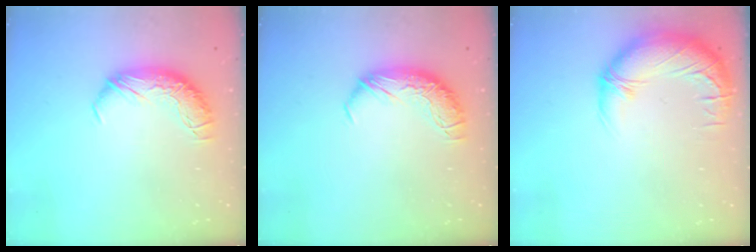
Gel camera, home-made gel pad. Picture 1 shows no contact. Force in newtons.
{"total": 0.0}
{"total": 3.0, "press": 0.6, "slide": 3.0}